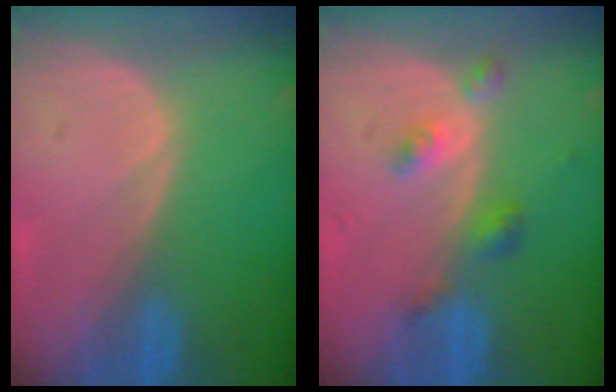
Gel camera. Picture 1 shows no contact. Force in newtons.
{"total": 4.3, "press": 3.9, "slide": 1.8}